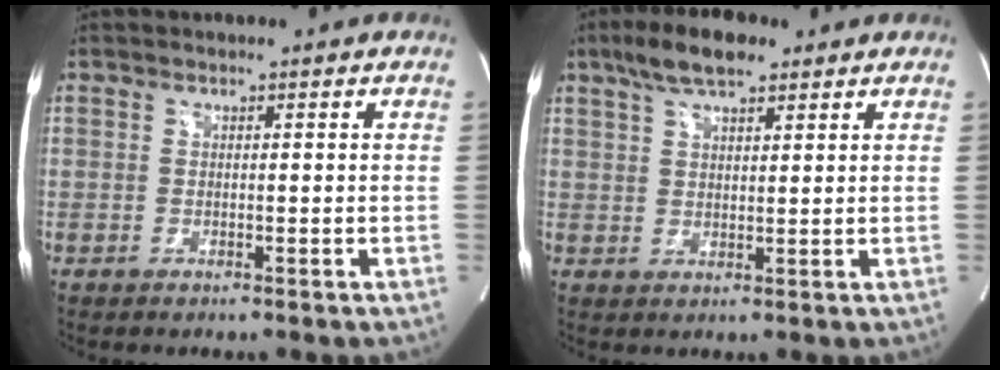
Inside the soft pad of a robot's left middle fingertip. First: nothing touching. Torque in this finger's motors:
{"motor_torque": [-0.21, -0.14, -0.44, -0.03]}